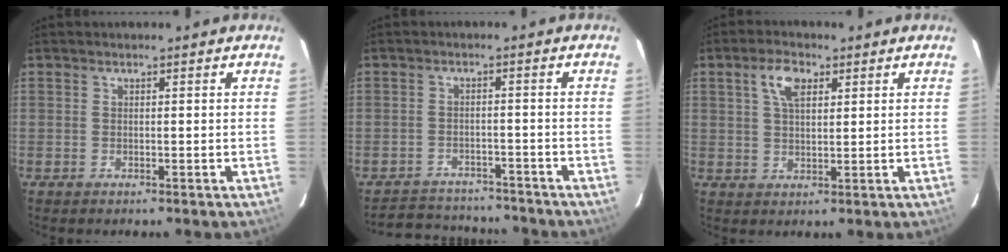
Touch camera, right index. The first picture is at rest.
{"total": 11.3, "force": [-10.2, 3.9, 2.6], "torque": [-0.067, 0.018, -0.137]}
{"total": 5.4, "force": [2.4, 2.7, 4.0], "torque": [-0.073, 0.012, 0.044]}